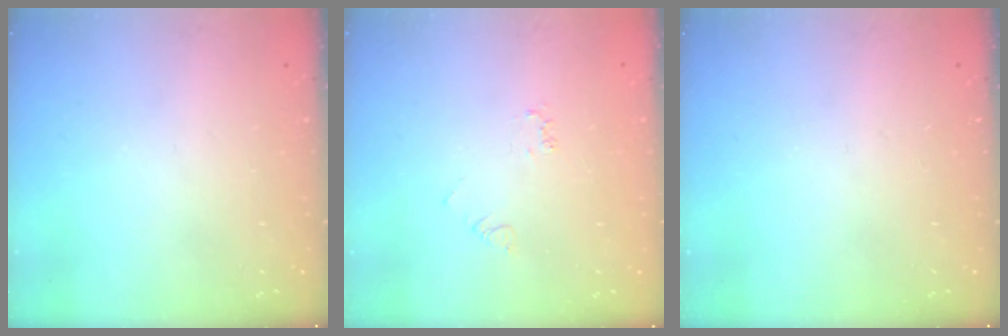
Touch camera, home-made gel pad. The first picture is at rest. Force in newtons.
{"total": 2.3, "press": 2.3, "slide": 0.4}
{"total": 0.0}